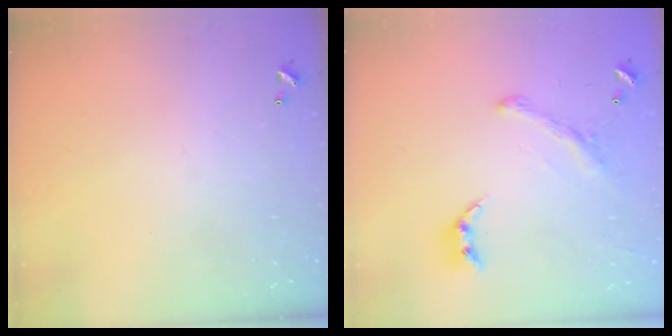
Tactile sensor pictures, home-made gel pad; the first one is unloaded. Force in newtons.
{"total": 2.0, "press": 1.5, "slide": 1.2}